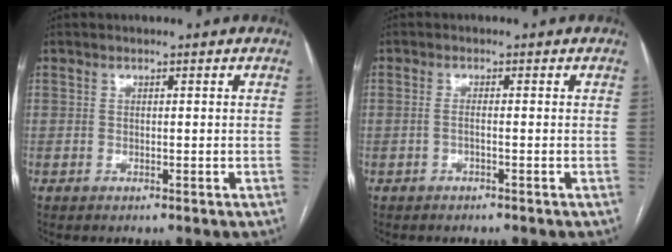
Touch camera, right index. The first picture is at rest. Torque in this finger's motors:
{"motor_torque": [0.12, 0.00, 0.00, -0.01]}